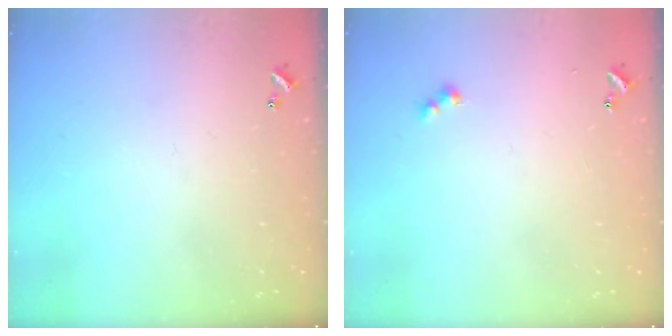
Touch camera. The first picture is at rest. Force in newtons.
{"total": 2.4, "press": 2.4, "slide": 0.5}